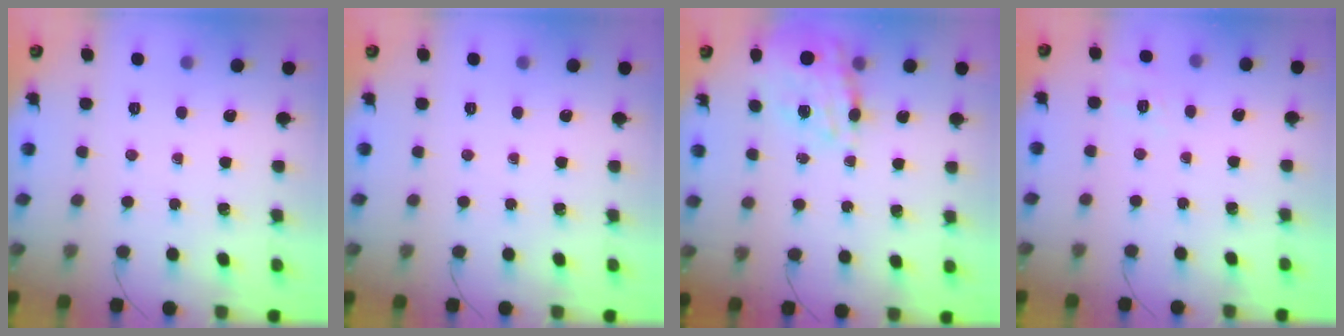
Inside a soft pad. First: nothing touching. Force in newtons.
{"total": 0.0}
{"total": 18.8, "press": 18.4, "slide": 4.0}
{"total": 5.4, "press": 4.9, "slide": 2.1}